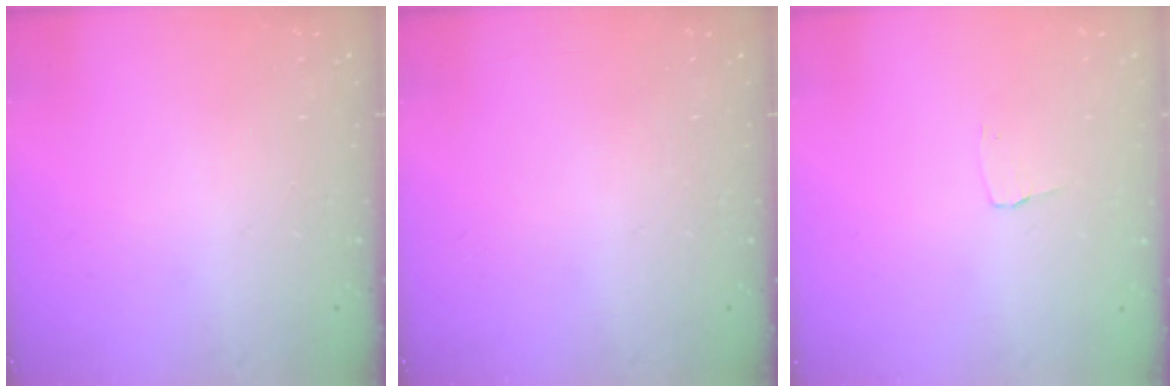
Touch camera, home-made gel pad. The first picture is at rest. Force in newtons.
{"total": 0.0}
{"total": 2.6, "press": 2.6, "slide": 0.2}